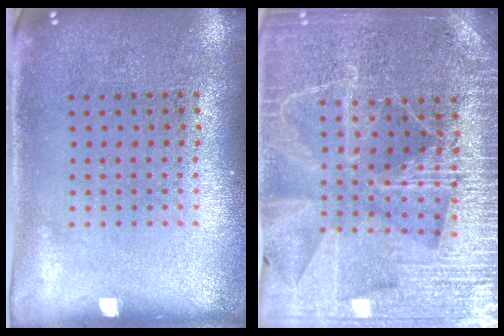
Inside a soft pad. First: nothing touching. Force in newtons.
{"total": 4.5, "press": 4.2, "slide": 1.7}